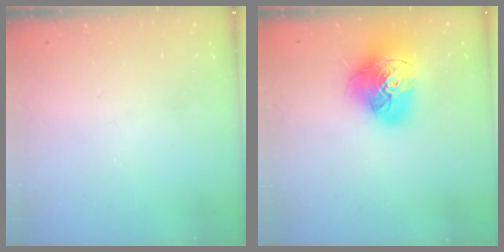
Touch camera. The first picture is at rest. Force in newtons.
{"total": 17.3, "press": 17.2, "slide": 2.0}